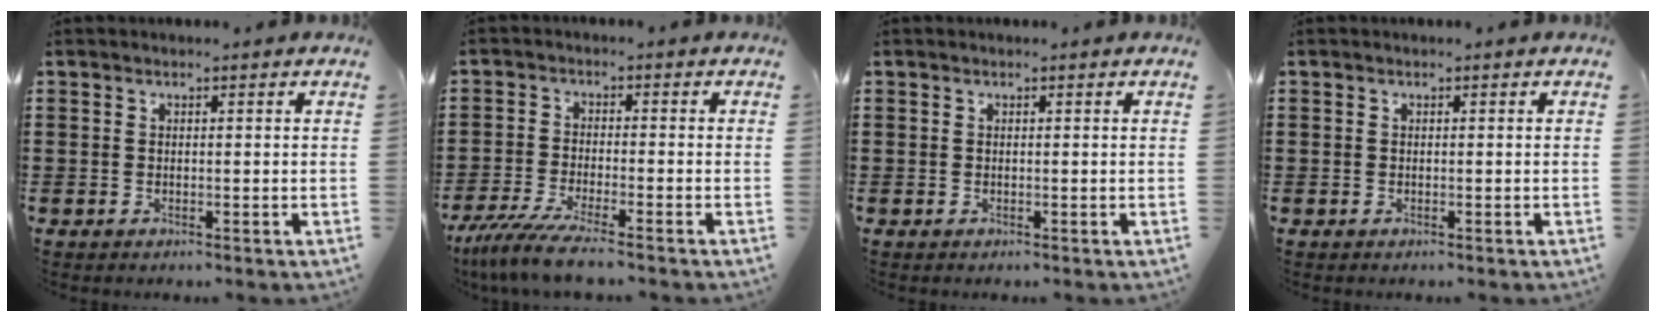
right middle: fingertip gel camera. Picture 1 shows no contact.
{"total": 6.0, "force": [-5.0, 0.1, 3.3], "torque": [-0.088, -0.024, -0.102]}
{"total": 0.0}
{"total": 0.5, "force": [-0.2, 0.5, -0.1], "torque": [0.001, 0.006, -0.006]}